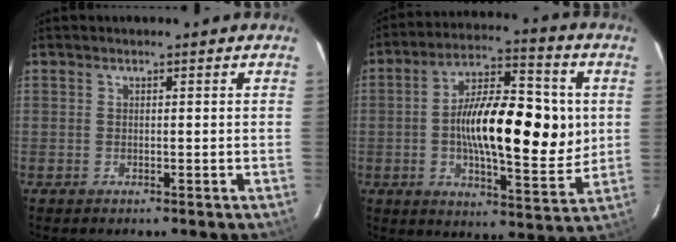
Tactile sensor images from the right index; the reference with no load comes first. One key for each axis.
{"total": 18.3, "fx": 0.5, "fy": 5.7, "fz": 17.3, "tx": -0.286, "ty": 0.015, "tz": 0.005}